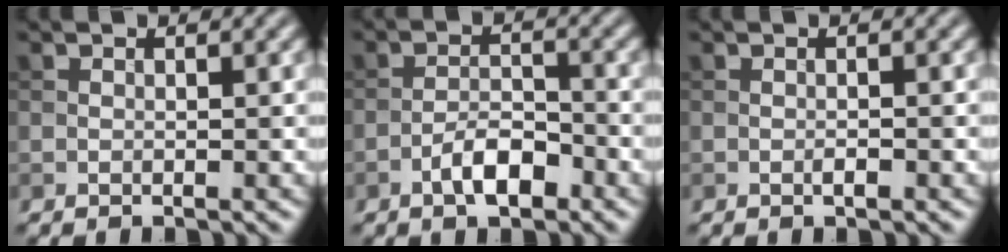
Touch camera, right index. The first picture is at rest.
{"total": 3.5, "force": [-2.0, 1.4, 2.5], "torque": [-0.038, 0.009, -0.038]}
{"total": 0.8, "force": [-0.4, 0.1, 0.7], "torque": [-0.013, 0.000, -0.007]}